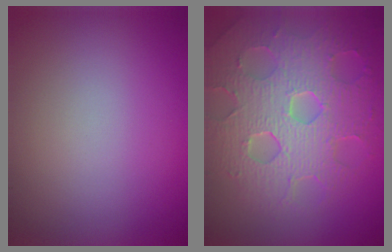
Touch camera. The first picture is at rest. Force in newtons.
{"total": 9.0, "press": 6.0, "slide": 6.6}